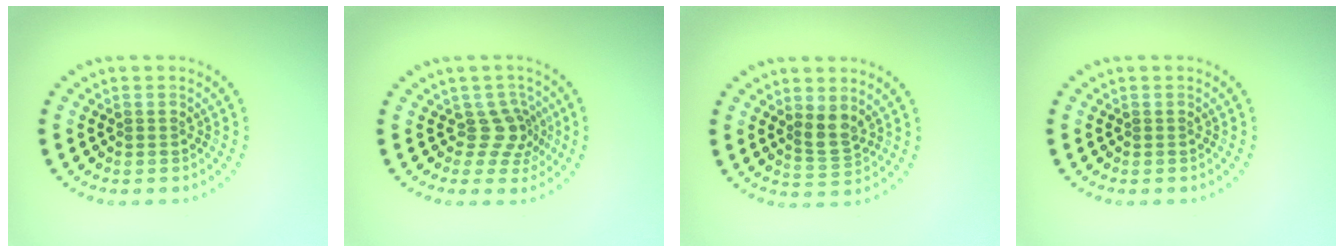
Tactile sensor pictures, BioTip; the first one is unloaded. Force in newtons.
{"total": 2.6, "press": 1.9, "slide": 1.8}
{"total": 2.4, "press": 2.0, "slide": 1.2}
{"total": 0.0}